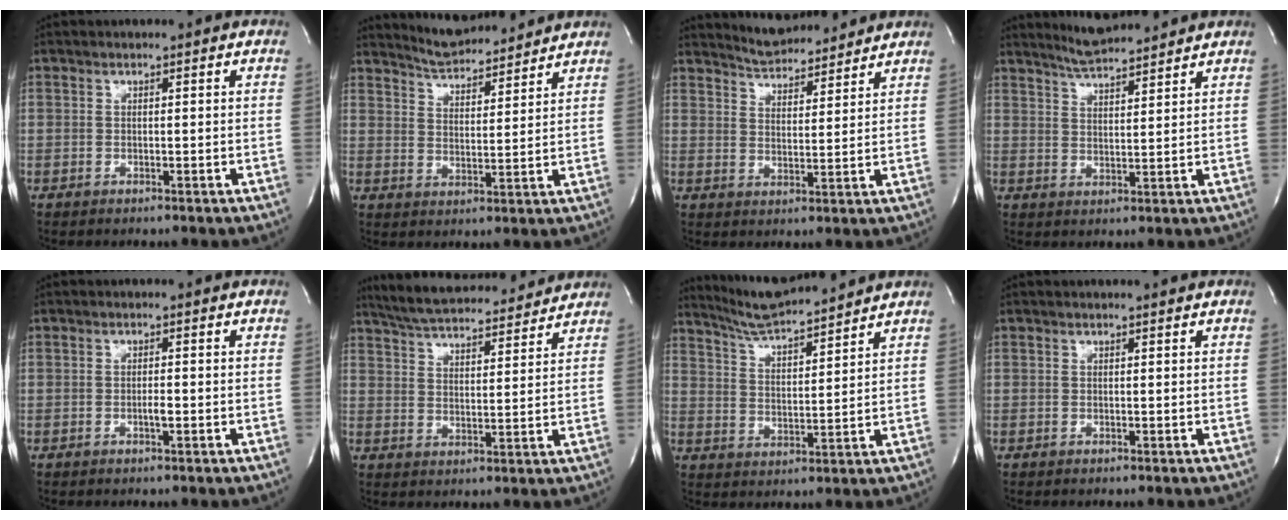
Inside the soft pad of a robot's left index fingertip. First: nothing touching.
{"total": 9.5, "force": [9.2, 1.1, 2.2], "torque": [-0.044, 0.010, 0.147]}
{"total": 8.5, "force": [8.2, 1.2, 1.7], "torque": [-0.035, 0.010, 0.131]}
{"total": 7.6, "force": [7.2, 0.2, 2.6], "torque": [-0.054, 0.012, 0.123]}
{"total": 1.1, "force": [-0.5, 0.1, 1.0], "torque": [-0.021, -0.001, -0.007]}
{"total": 16.9, "force": [15.7, 2.5, 5.9], "torque": [-0.104, 0.025, 0.234]}
{"total": 11.3, "force": [10.7, 0.0, 3.8], "torque": [-0.075, 0.012, 0.184]}
{"total": 1.0, "force": [0.9, -0.2, 0.3], "torque": [-0.009, -0.001, 0.012]}